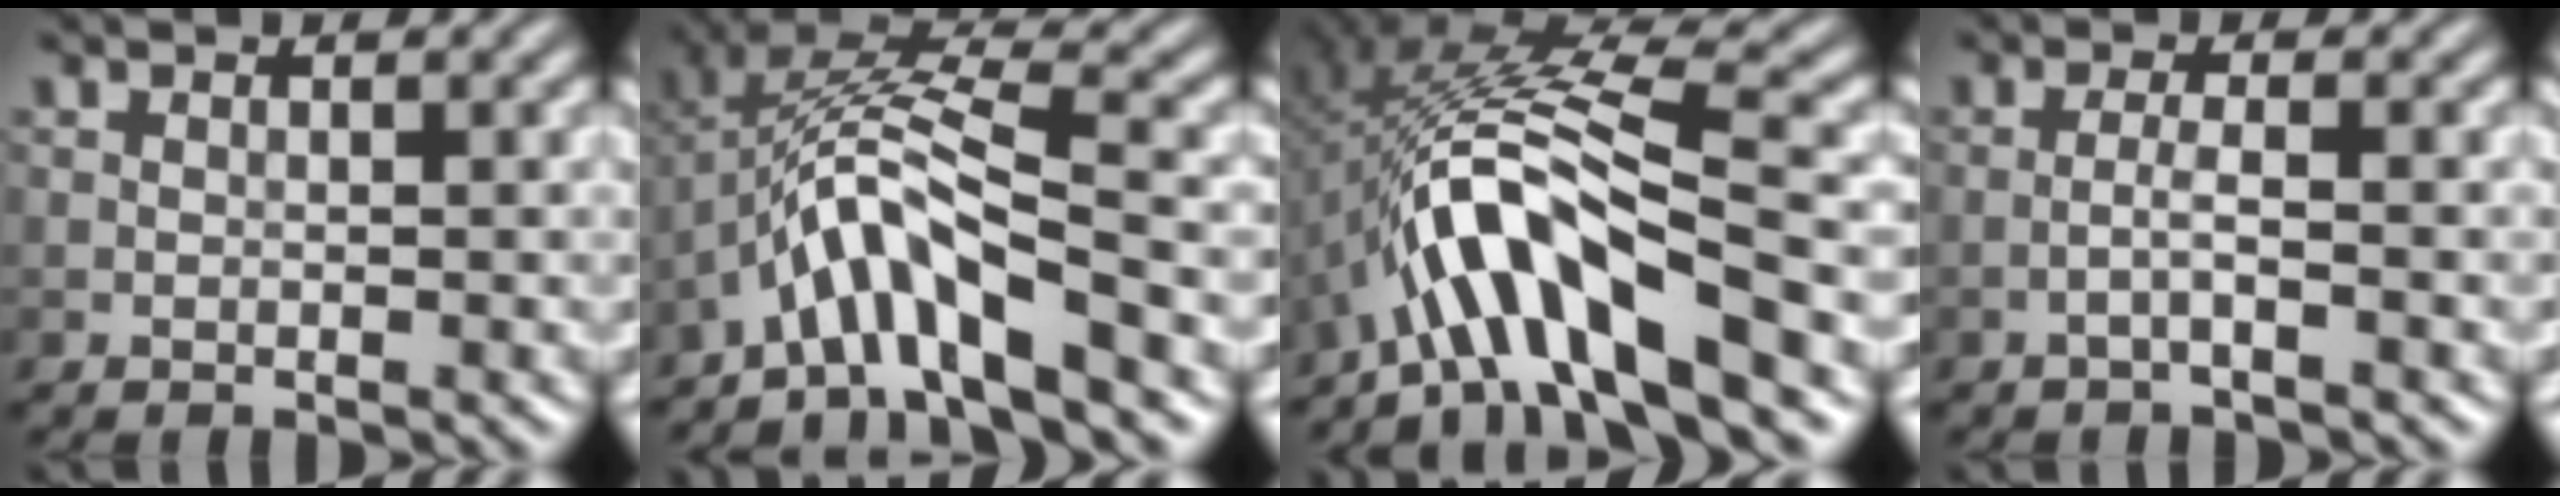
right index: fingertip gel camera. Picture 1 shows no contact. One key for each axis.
{"total": 7.5, "fx": -4.0, "fy": 1.8, "fz": 6.1, "tx": -0.109, "ty": 0.016, "tz": -0.080}
{"total": 10.5, "fx": -5.1, "fy": 2.4, "fz": 8.9, "tx": -0.156, "ty": 0.020, "tz": -0.087}
{"total": 1.5, "fx": -0.8, "fy": 0.0, "fz": 1.3, "tx": -0.023, "ty": 0.008, "tz": -0.020}